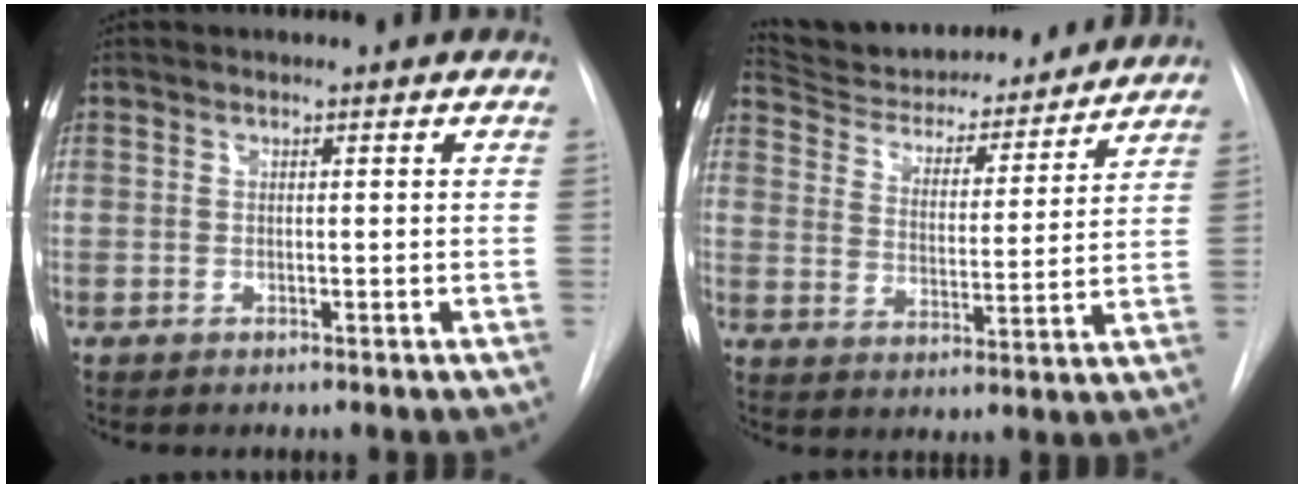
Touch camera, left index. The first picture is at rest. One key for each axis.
{"total": 17.6, "fx": 16.3, "fy": 4.0, "fz": 5.0, "tx": -0.075, "ty": -0.003, "tz": 0.240}